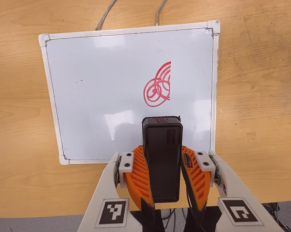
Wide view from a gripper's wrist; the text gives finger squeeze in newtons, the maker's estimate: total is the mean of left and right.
{"total": 9.4, "left": 8.2, "right": 10.6}